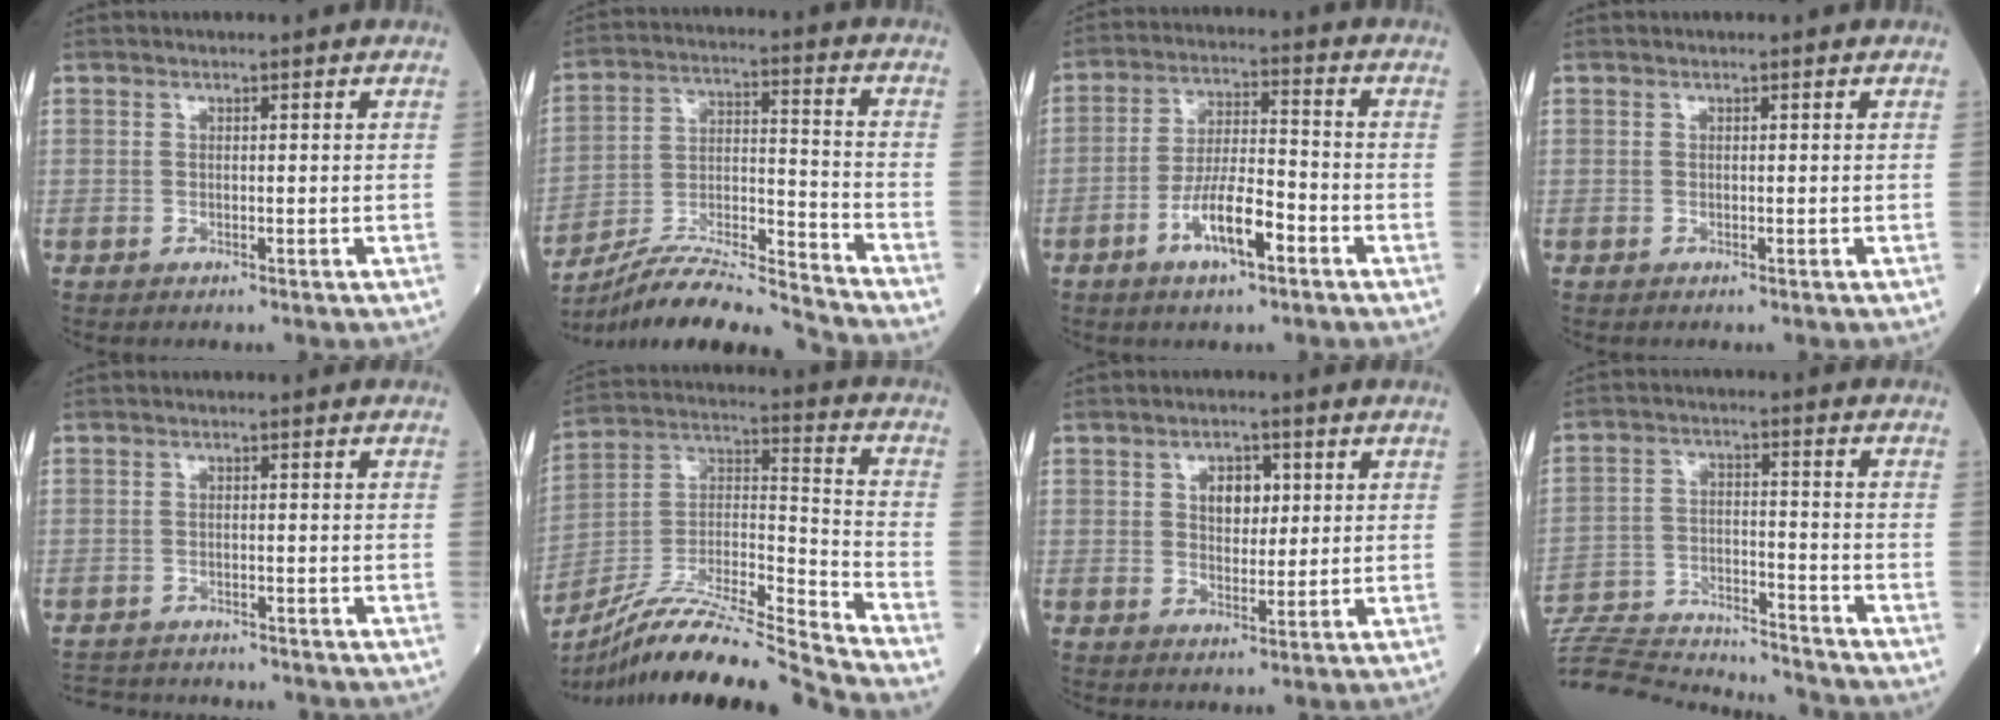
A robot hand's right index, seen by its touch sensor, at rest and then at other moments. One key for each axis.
{"total": 14.7, "fx": -13.9, "fy": -1.3, "fz": 4.4, "tx": -0.078, "ty": 0.021, "tz": -0.254}
{"total": 8.5, "fx": -4.2, "fy": 1.9, "fz": 7.1, "tx": -0.132, "ty": 0.003, "tz": -0.077}
{"total": 0.0}
{"total": 8.0, "fx": -7.6, "fy": 1.7, "fz": 1.9, "tx": -0.032, "ty": 0.001, "tz": -0.108}
{"total": 19.8, "fx": -17.9, "fy": -1.7, "fz": 8.5, "tx": -0.166, "ty": 0.007, "tz": -0.324}
{"total": 4.4, "fx": 1.4, "fy": 2.6, "fz": 3.2, "tx": -0.050, "ty": 0.006, "tz": 0.025}
{"total": 21.2, "fx": -20.4, "fy": 2.2, "fz": 5.2, "tx": -0.132, "ty": -0.004, "tz": -0.316}